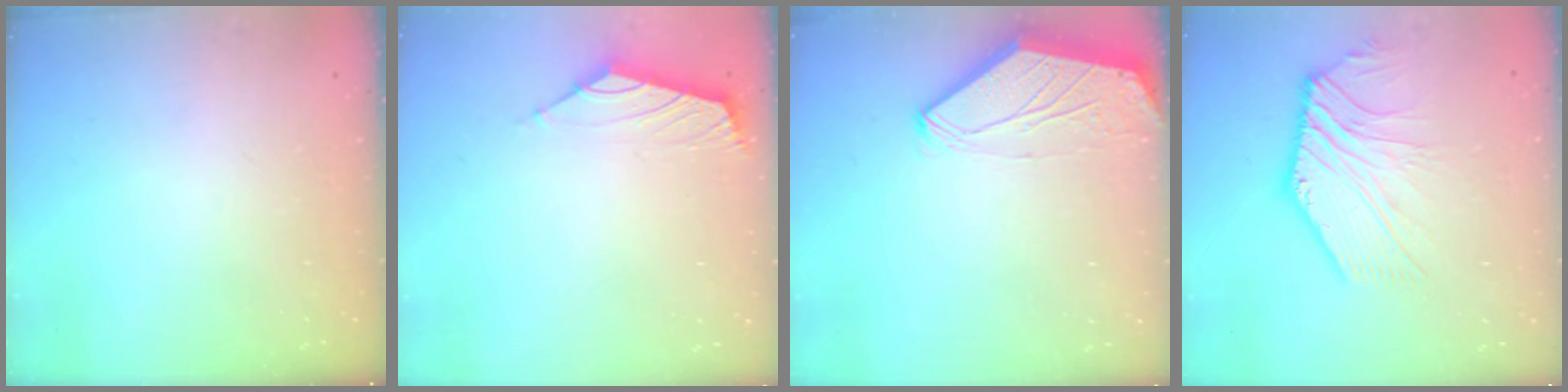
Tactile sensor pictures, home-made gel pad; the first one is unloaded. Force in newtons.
{"total": 1.8, "press": 1.7, "slide": 0.6}
{"total": 0.0}
{"total": 6.8, "press": 6.6, "slide": 1.2}